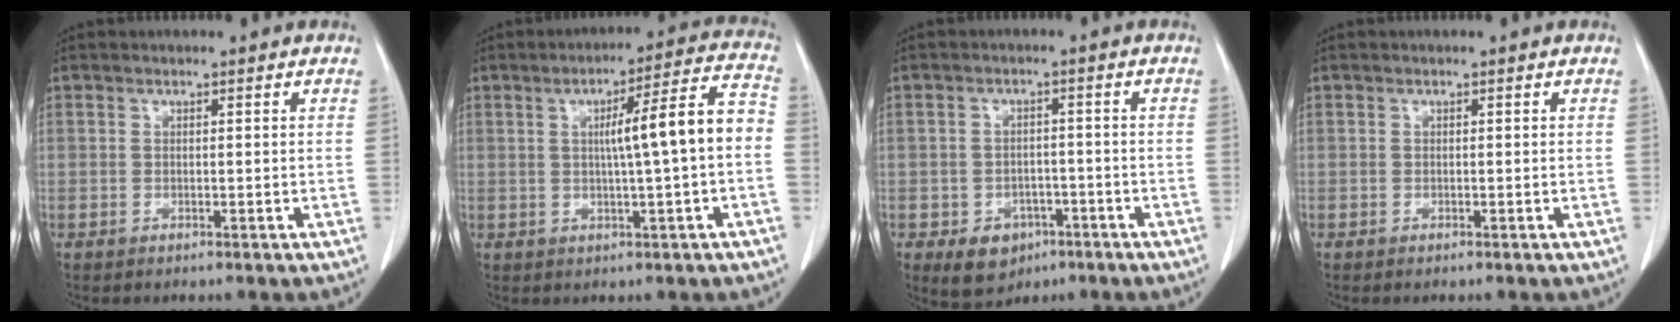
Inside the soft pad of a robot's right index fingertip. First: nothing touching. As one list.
[{"total": 10.1, "force": [-0.2, 0.1, 10.1], "torque": [-0.146, 0.024, -0.004]}, {"total": 5.8, "force": [-2.9, 4.3, 2.4], "torque": [-0.035, 0.003, -0.032]}, {"total": 0.0}]